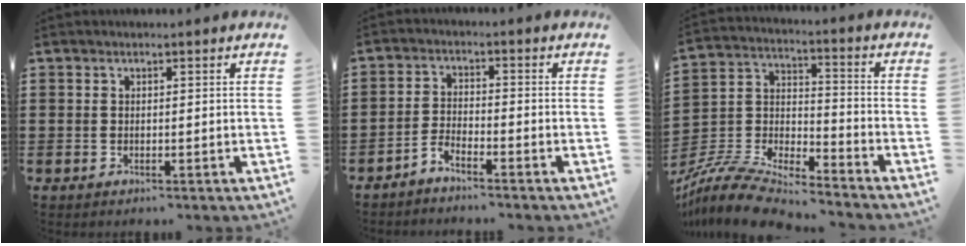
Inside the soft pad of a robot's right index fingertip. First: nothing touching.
{"total": 2.7, "force": [-2.7, -0.1, 0.2], "torque": [-0.008, 0.003, -0.056]}
{"total": 8.9, "force": [-8.3, 1.4, 2.8], "torque": [-0.069, 0.003, -0.170]}